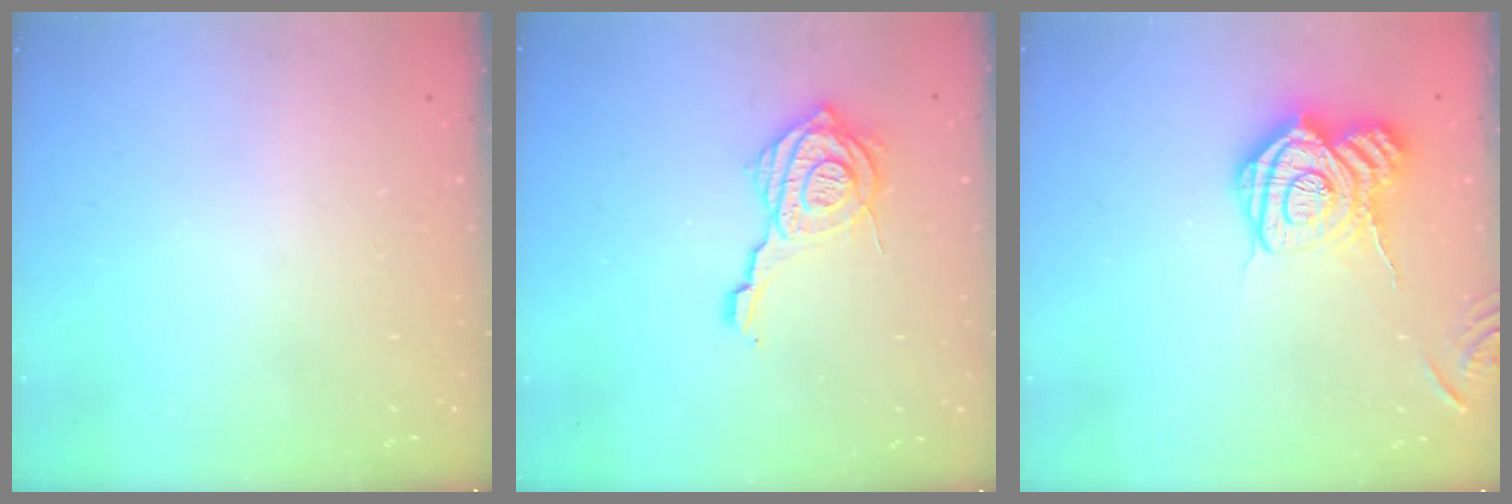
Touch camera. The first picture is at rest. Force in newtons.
{"total": 15.0, "press": 14.9, "slide": 1.3}
{"total": 16.9, "press": 16.9, "slide": 0.8}